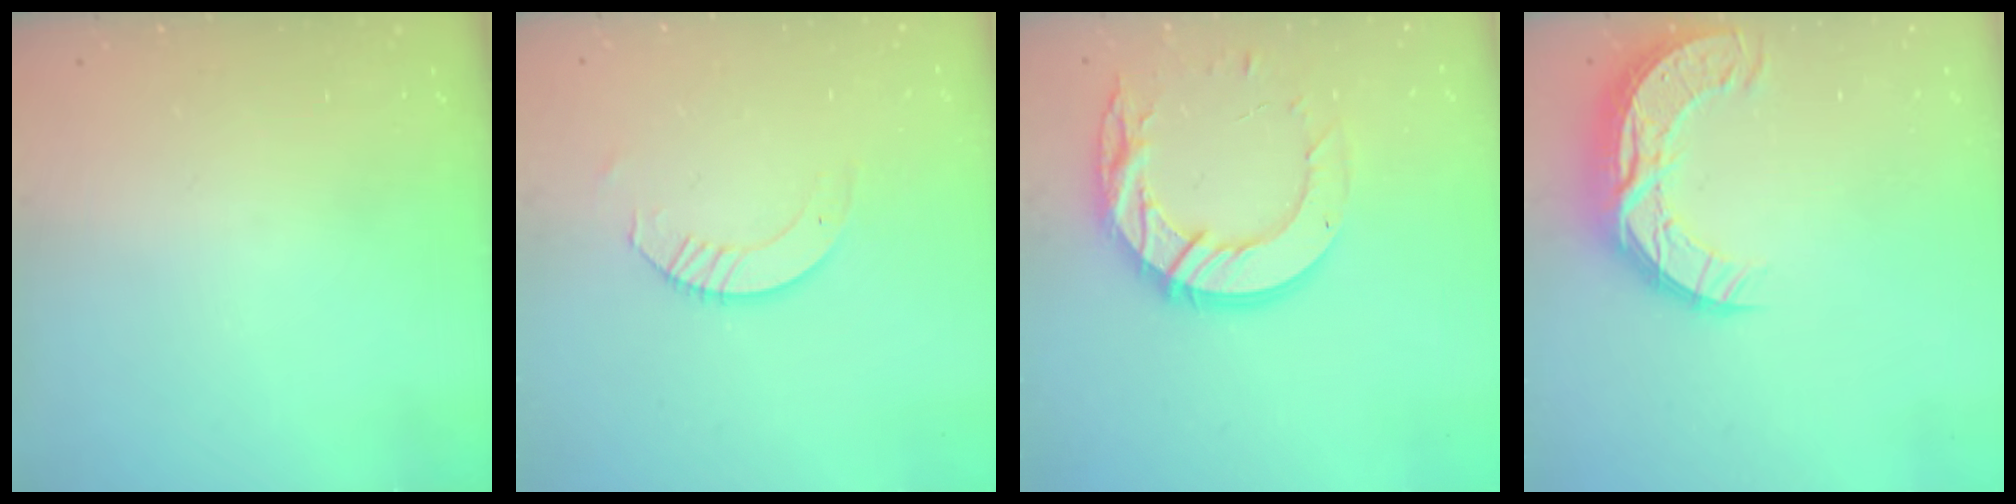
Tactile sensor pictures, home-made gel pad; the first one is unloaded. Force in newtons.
{"total": 3.8, "press": 3.8, "slide": 0.4}
{"total": 16.4, "press": 16.4, "slide": 1.4}
{"total": 15.1, "press": 15.1, "slide": 1.1}